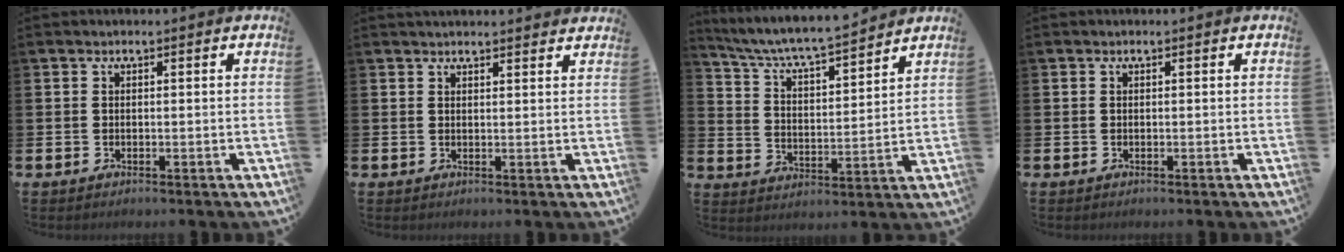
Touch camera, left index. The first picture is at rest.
{"total": 1.9, "force": [1.9, 0.1, 0.0], "torque": [0.012, -0.013, 0.032]}
{"total": 6.6, "force": [6.3, 0.3, 1.8], "torque": [-0.065, -0.052, 0.106]}
{"total": 0.0}